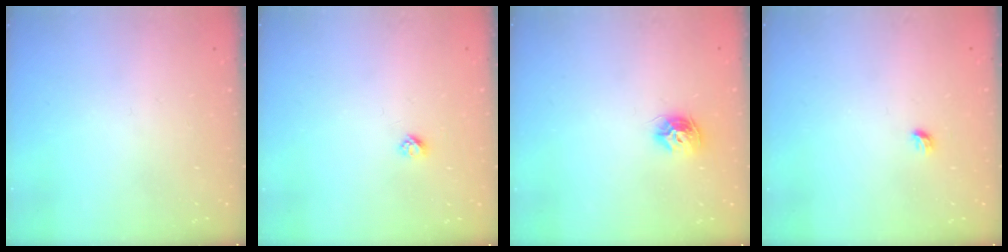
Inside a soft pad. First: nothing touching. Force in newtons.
{"total": 2.7, "press": 2.6, "slide": 0.3}
{"total": 8.8, "press": 8.8, "slide": 0.2}
{"total": 3.6, "press": 3.5, "slide": 1.0}